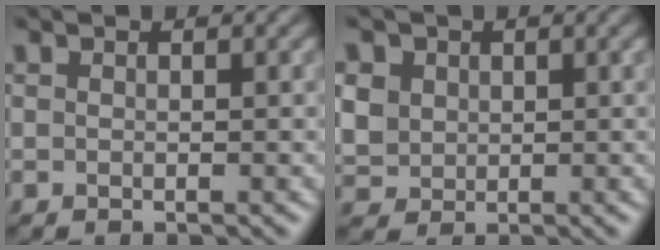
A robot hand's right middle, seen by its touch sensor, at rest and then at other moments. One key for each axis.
{"total": 6.2, "fx": 1.9, "fy": 5.1, "fz": 2.9, "tx": -0.094, "ty": 0.023, "tz": 0.032}